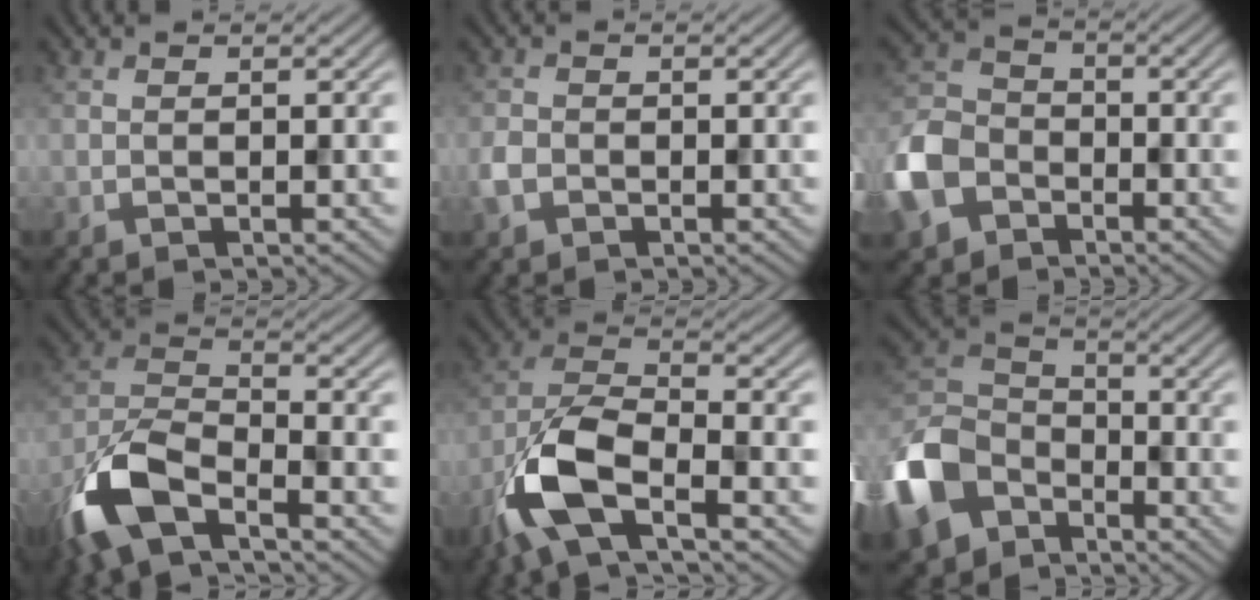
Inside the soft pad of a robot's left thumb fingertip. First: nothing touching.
{"total": 2.2, "force": [-0.9, 1.7, 1.0], "torque": [-0.026, -0.003, -0.024]}
{"total": 9.7, "force": [-4.9, 7.0, 4.7], "torque": [-0.136, -0.018, -0.119]}
{"total": 10.9, "force": [-6.9, 4.1, 7.3], "torque": [-0.159, -0.011, -0.158]}
{"total": 10.5, "force": [-5.4, 4.2, 8.0], "torque": [-0.173, -0.003, -0.123]}
{"total": 13.8, "force": [-7.5, 9.2, 6.9], "torque": [-0.198, -0.027, -0.163]}